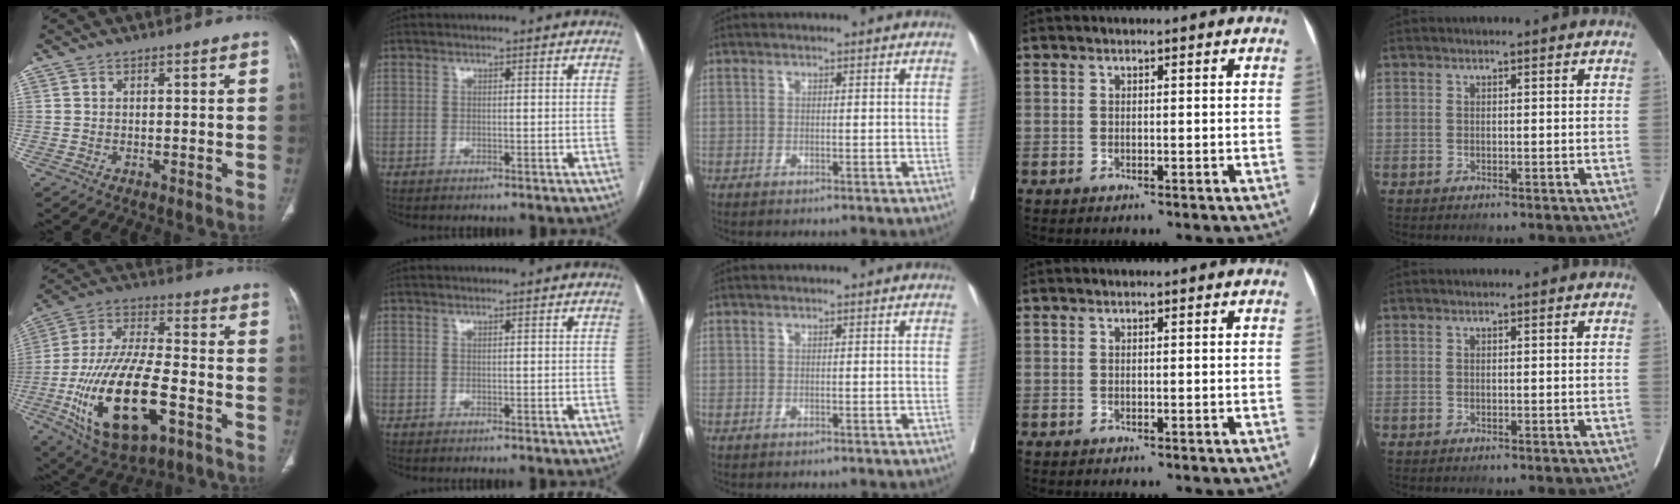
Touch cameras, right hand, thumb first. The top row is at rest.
{"thumb": {"total": 23.2, "force": [-8.0, 10.1, 19.3], "torque": [-0.374, 0.025, -0.128]}}